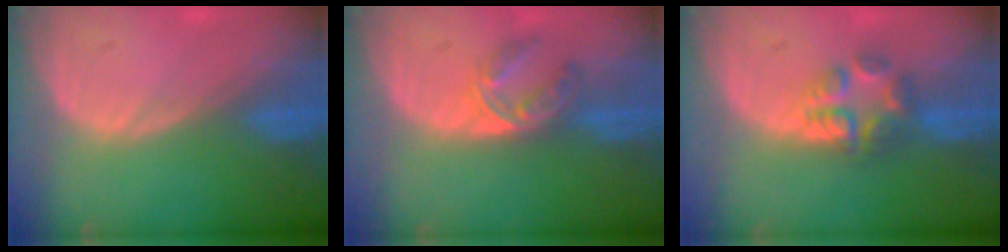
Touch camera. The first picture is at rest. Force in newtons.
{"total": 5.8, "press": 4.7, "slide": 3.5}
{"total": 6.0, "press": 5.3, "slide": 2.8}